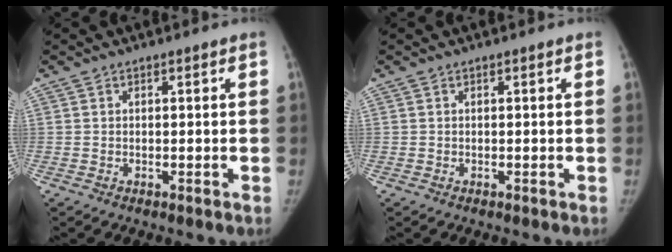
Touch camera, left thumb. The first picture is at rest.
{"total": 0.0}